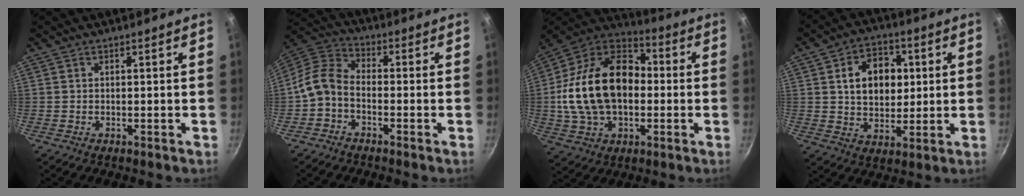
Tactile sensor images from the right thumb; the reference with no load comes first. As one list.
[{"total": 7.9, "force": [-2.9, 5.3, 5.1], "torque": [-0.108, 0.047, -0.076]}, {"total": 23.7, "force": [-0.5, 15.8, 17.6], "torque": [-0.296, 0.044, -0.016]}, {"total": 12.5, "force": [2.6, 9.0, 8.2], "torque": [-0.090, -0.001, 0.042]}]